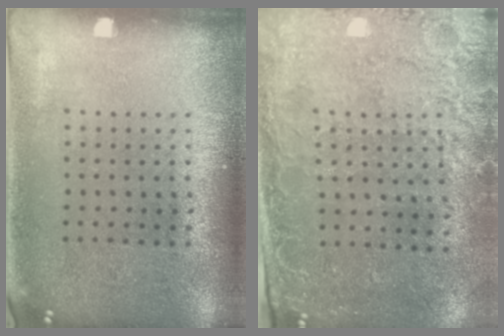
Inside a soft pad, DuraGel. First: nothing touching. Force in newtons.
{"total": 2.6, "press": 2.2, "slide": 1.2}